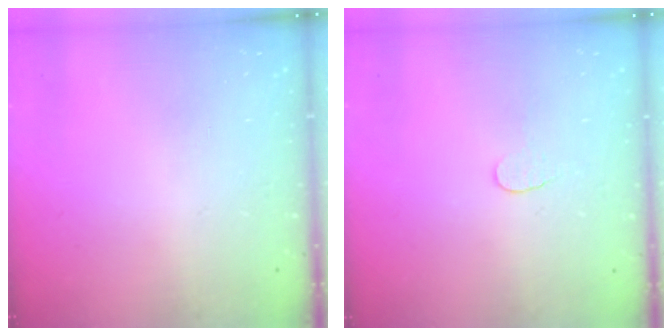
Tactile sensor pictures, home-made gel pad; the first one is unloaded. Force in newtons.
{"total": 3.9, "press": 3.9, "slide": 0.4}